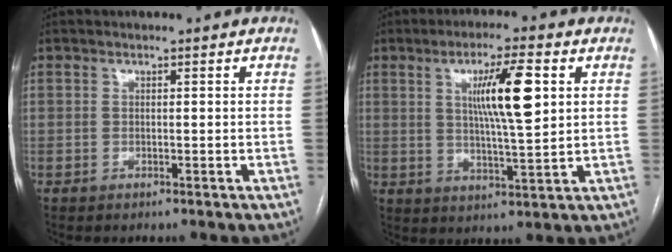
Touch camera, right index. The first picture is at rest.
{"total": 9.9, "force": [2.8, 0.9, 9.5], "torque": [-0.161, 0.001, 0.049]}